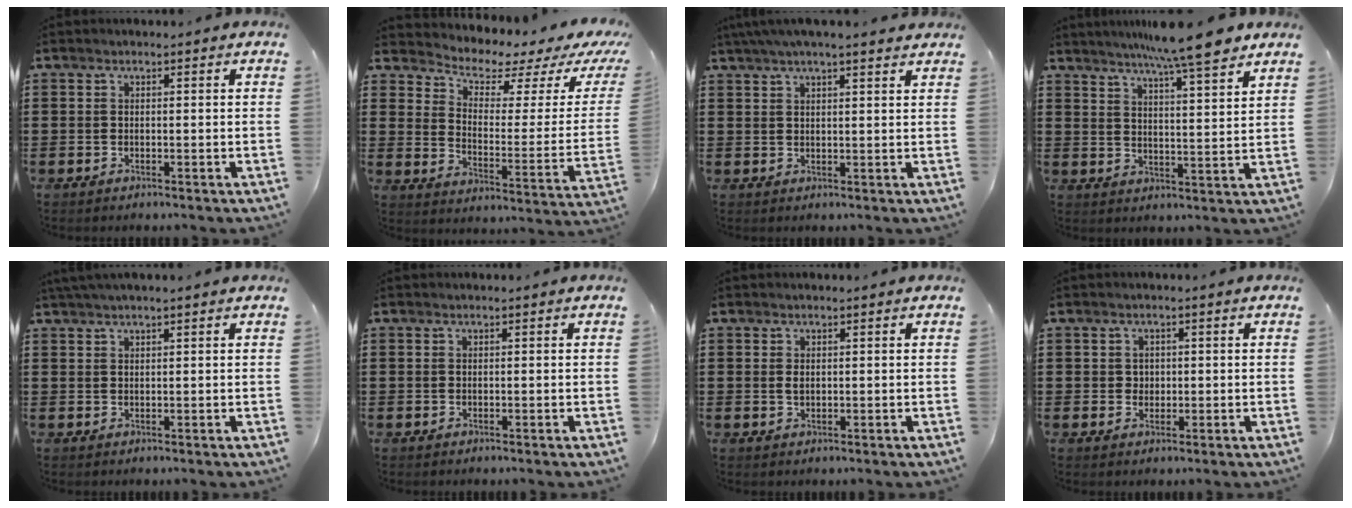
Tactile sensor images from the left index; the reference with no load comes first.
{"total": 3.9, "force": [3.5, 1.1, 1.4], "torque": [-0.052, -0.025, 0.053]}
{"total": 3.7, "force": [3.1, -0.2, 2.0], "torque": [-0.046, 0.000, 0.056]}
{"total": 8.7, "force": [7.4, -0.3, 4.6], "torque": [-0.093, -0.032, 0.126]}
{"total": 1.4, "force": [1.1, -0.3, 0.8], "torque": [-0.015, 0.000, 0.021]}
{"total": 0.0}
{"total": 1.0, "force": [0.2, 0.5, 0.9], "torque": [-0.019, 0.002, 0.003]}
{"total": 1.5, "force": [0.3, 1.4, 0.4], "torque": [-0.014, 0.007, 0.005]}